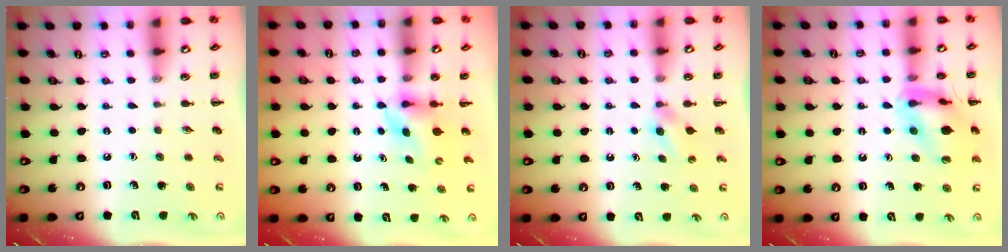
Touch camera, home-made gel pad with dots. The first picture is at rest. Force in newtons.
{"total": 4.1, "press": 4.0, "slide": 1.0}
{"total": 2.7, "press": 2.5, "slide": 1.0}
{"total": 15.1, "press": 15.0, "slide": 1.1}